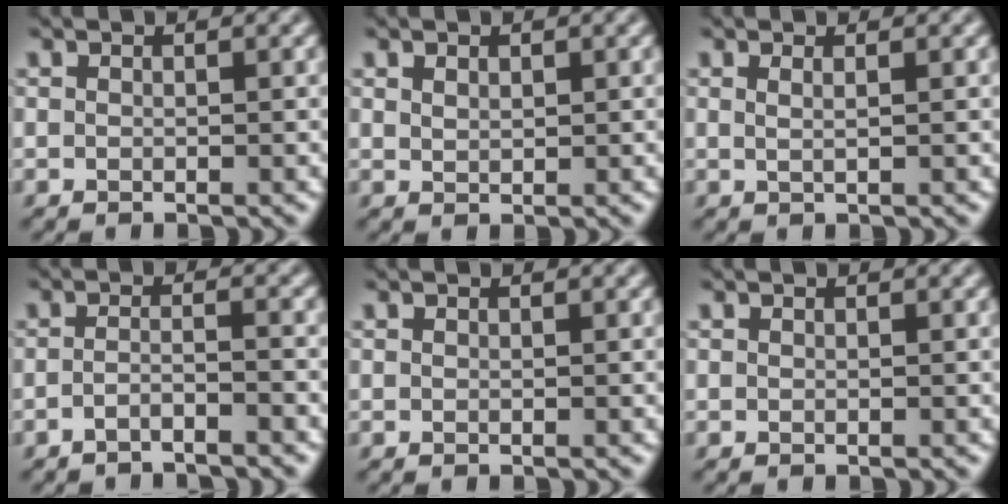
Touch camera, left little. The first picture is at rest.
{"total": 0.8, "force": [0.5, 0.5, 0.5], "torque": [-0.012, 0.000, 0.012]}
{"total": 0.6, "force": [0.3, 0.0, 0.6], "torque": [-0.012, 0.002, 0.003]}
{"total": 2.0, "force": [-1.6, 0.0, 1.1], "torque": [-0.020, 0.003, -0.037]}
{"total": 0.0}
{"total": 0.0}